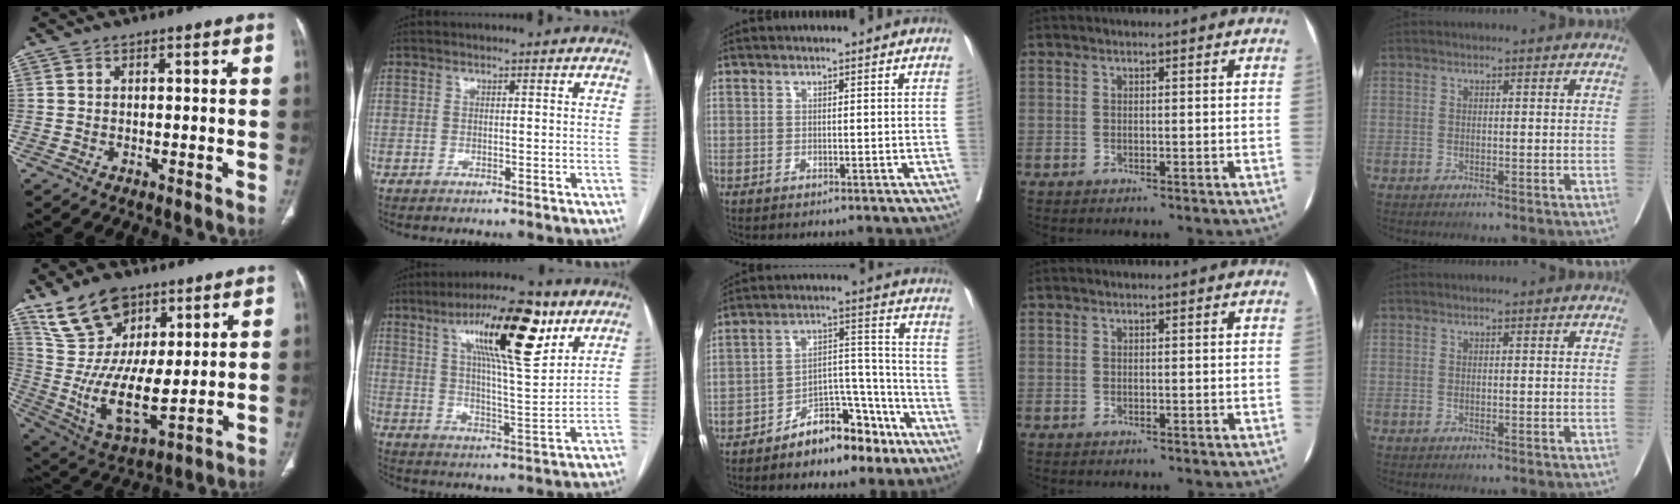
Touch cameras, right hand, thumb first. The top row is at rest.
{"thumb": {"total": 17.3, "force": [8.9, 9.5, 11.3], "torque": [-0.183, -0.044, 0.186]}, "index": {"total": 17.3, "force": [9.0, 3.0, 14.5], "torque": [-0.234, 0.008, 0.144]}, "middle": {"total": 10.9, "force": [-7.8, 4.9, 5.8], "torque": [-0.090, 0.035, -0.127]}}